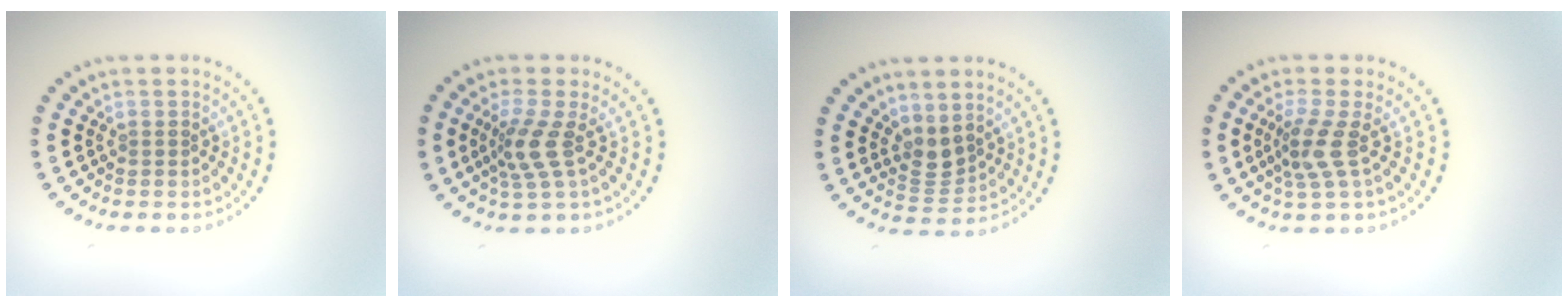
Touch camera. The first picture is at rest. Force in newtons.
{"total": 2.8, "press": 2.1, "slide": 2.0}
{"total": 2.2, "press": 1.7, "slide": 1.4}
{"total": 2.7, "press": 2.1, "slide": 1.8}